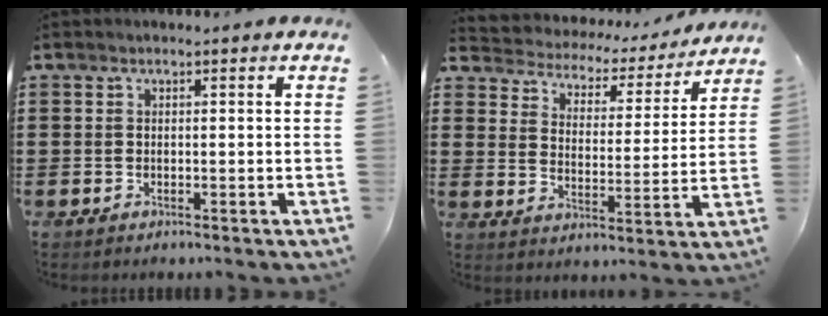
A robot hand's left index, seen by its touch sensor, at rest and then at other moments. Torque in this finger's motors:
{"motor_torque": [1.08, -1.06, 0.29, 0.01]}